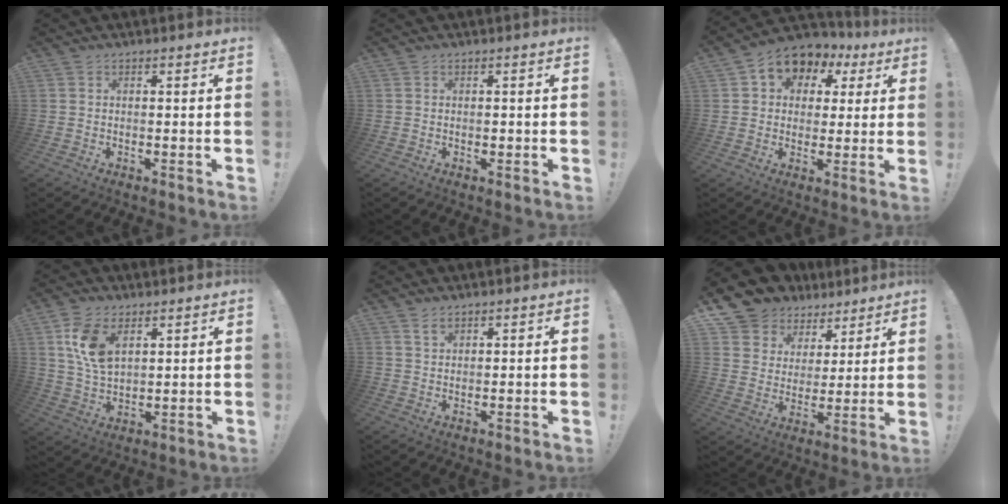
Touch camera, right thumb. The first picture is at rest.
{"total": 0.6, "force": [-0.2, 0.4, 0.4], "torque": [0.002, -0.001, -0.006]}
{"total": 8.1, "force": [3.1, 6.7, 3.3], "torque": [-0.046, -0.021, 0.063]}
{"total": 10.8, "force": [4.9, 6.3, 7.2], "torque": [-0.143, -0.011, 0.093]}
{"total": 2.2, "force": [1.5, 1.2, 1.1], "torque": [-0.009, -0.007, 0.025]}
{"total": 9.9, "force": [6.6, 7.3, 1.4], "torque": [-0.028, -0.062, 0.135]}